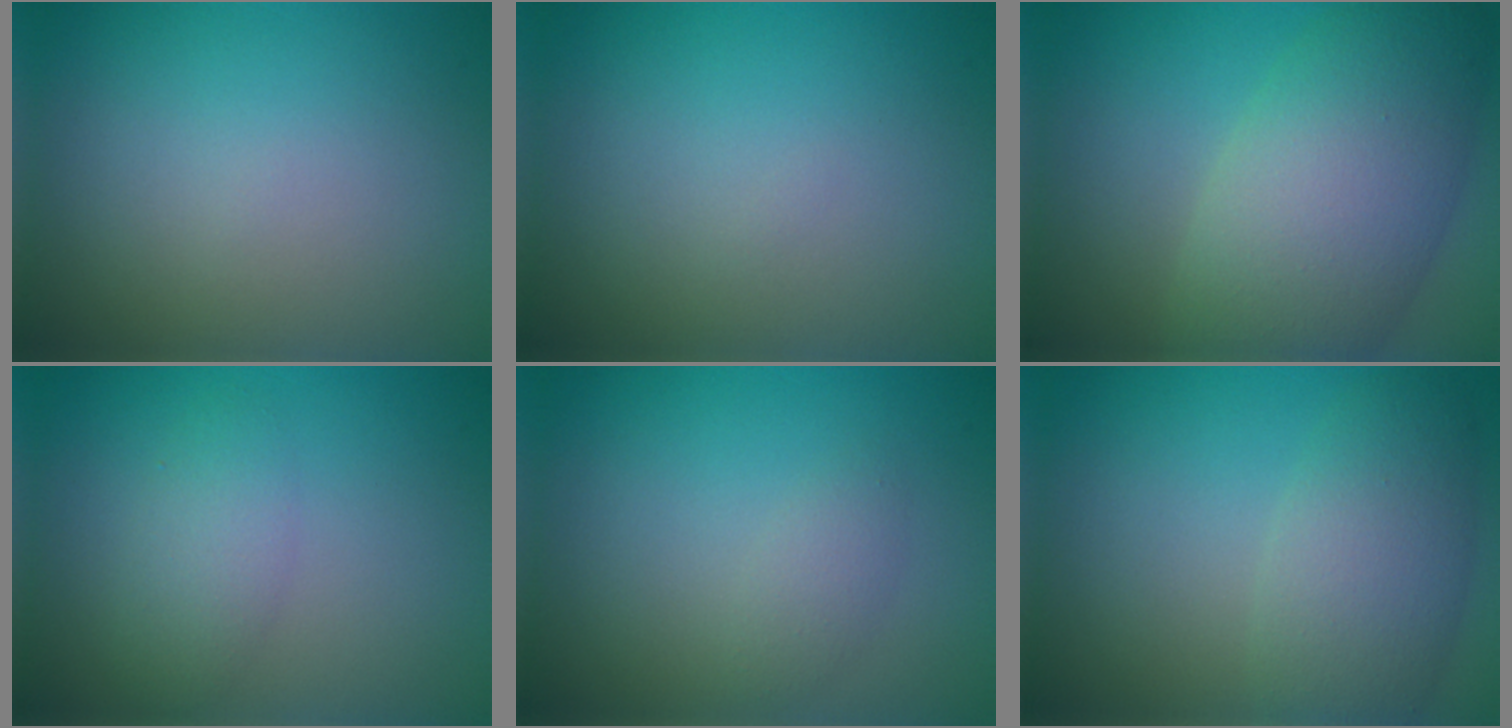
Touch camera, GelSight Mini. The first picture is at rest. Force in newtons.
{"total": 0.0}
{"total": 9.6, "press": 9.6, "slide": 0.4}
{"total": 2.3, "press": 2.3, "slide": 0.1}
{"total": 1.3, "press": 1.3, "slide": 0.0}
{"total": 5.1, "press": 5.1, "slide": 0.2}